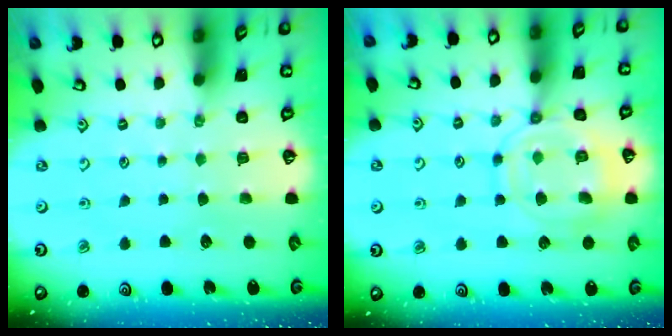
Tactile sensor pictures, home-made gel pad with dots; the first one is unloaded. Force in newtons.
{"total": 14.2, "press": 14.1, "slide": 1.3}